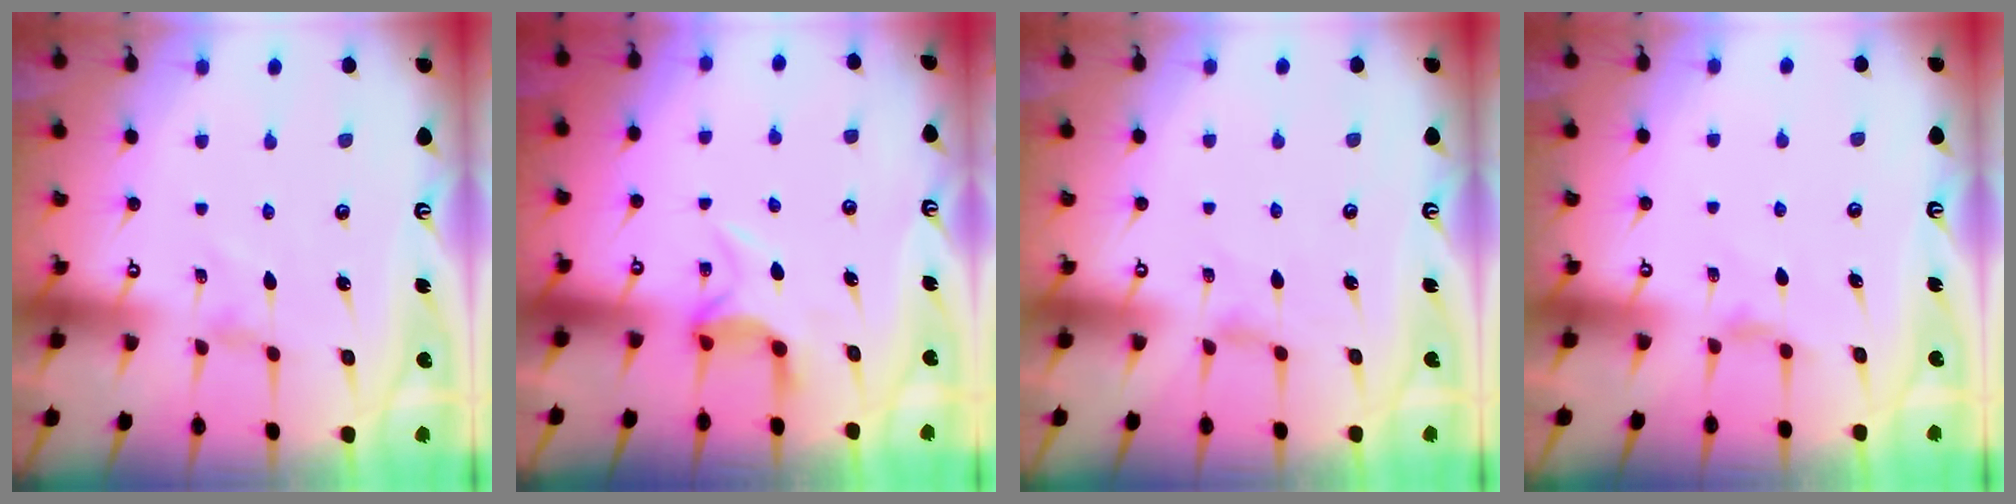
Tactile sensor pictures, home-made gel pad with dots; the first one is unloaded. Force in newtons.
{"total": 5.7, "press": 5.6, "slide": 1.1}
{"total": 1.3, "press": 1.3, "slide": 0.4}
{"total": 4.3, "press": 4.3, "slide": 0.4}